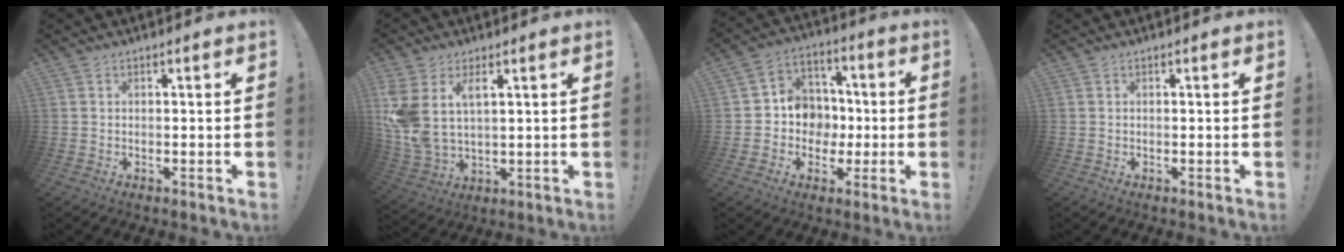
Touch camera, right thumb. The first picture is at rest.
{"total": 9.5, "force": [4.4, 5.3, 6.5], "torque": [-0.138, -0.029, 0.084]}
{"total": 10.9, "force": [-1.6, 10.4, 3.2], "torque": [-0.036, 0.012, -0.018]}
{"total": 0.0}